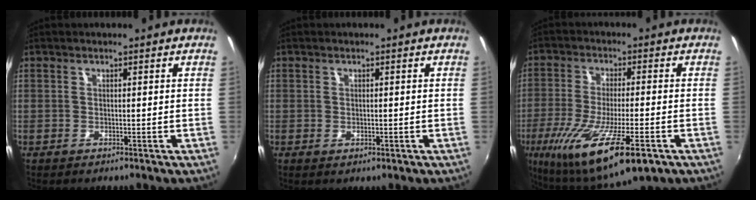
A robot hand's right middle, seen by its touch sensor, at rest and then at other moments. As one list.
[{"total": 0.5, "force": [-0.1, 0.4, 0.3], "torque": [-0.004, -0.002, -0.003]}, {"total": 19.3, "force": [-8.9, 4.2, 16.6], "torque": [-0.331, -0.069, -0.148]}]